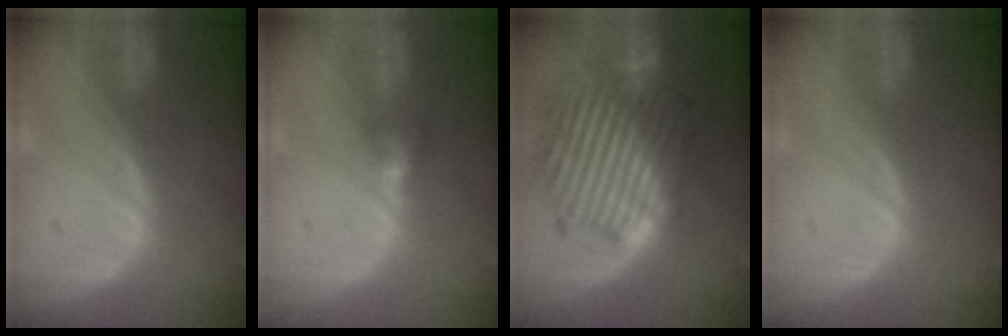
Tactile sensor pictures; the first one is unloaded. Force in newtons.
{"total": 2.8, "press": 2.7, "slide": 0.9}
{"total": 13.2, "press": 13.2, "slide": 1.0}
{"total": 0.0}